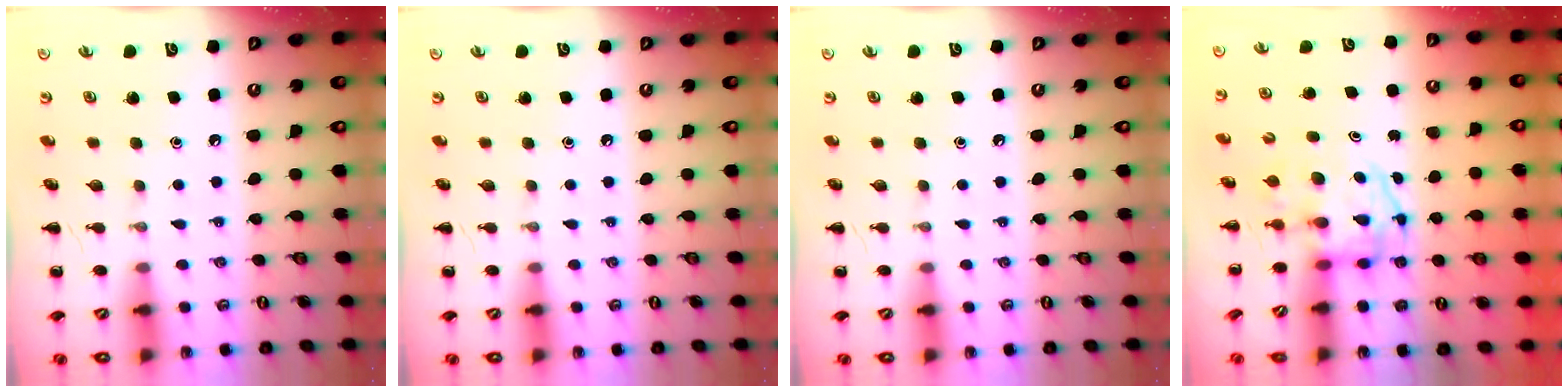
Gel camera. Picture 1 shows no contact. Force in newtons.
{"total": 0.0}
{"total": 0.0}
{"total": 3.4, "press": 3.3, "slide": 0.5}